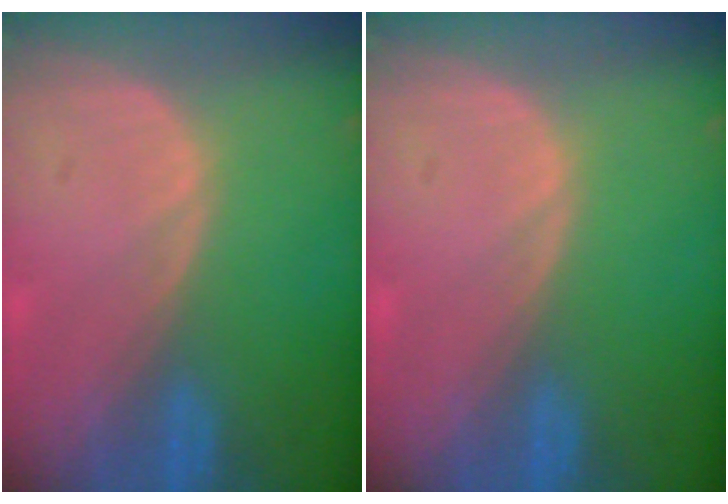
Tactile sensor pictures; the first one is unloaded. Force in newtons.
{"total": 0.0}